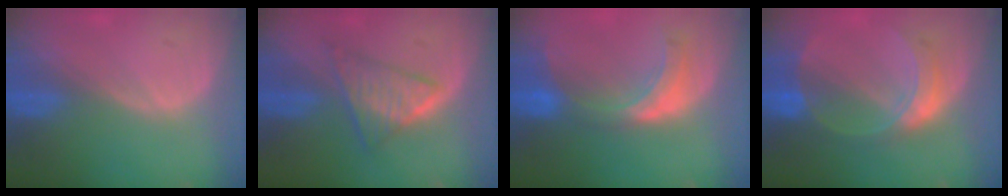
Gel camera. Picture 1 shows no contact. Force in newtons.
{"total": 6.2, "press": 5.7, "slide": 2.3}
{"total": 7.8, "press": 6.9, "slide": 3.5}
{"total": 7.6, "press": 6.7, "slide": 3.5}